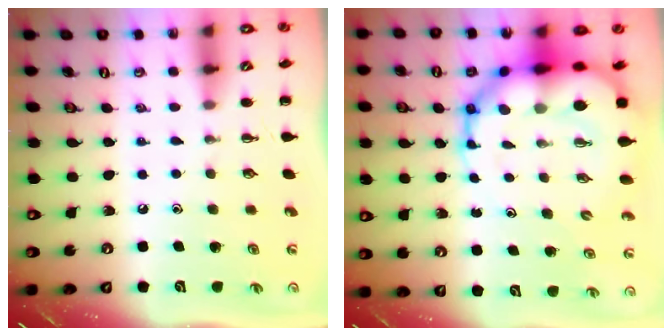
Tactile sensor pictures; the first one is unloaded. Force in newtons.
{"total": 16.7, "press": 16.0, "slide": 4.7}